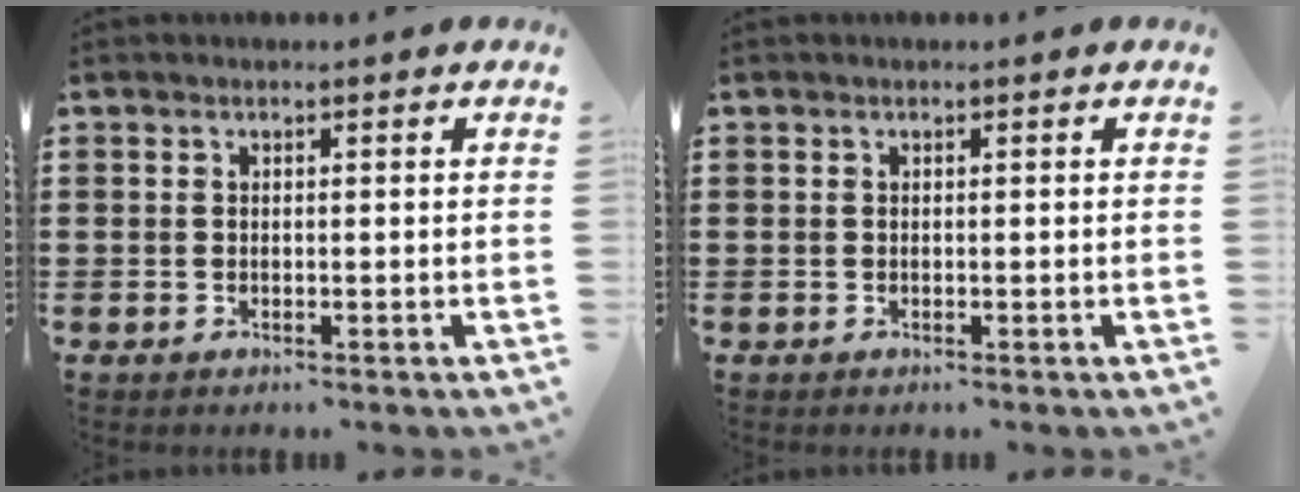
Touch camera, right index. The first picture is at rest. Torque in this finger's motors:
{"motor_torque": [0.02, 0.05, 0.00, 0.00]}